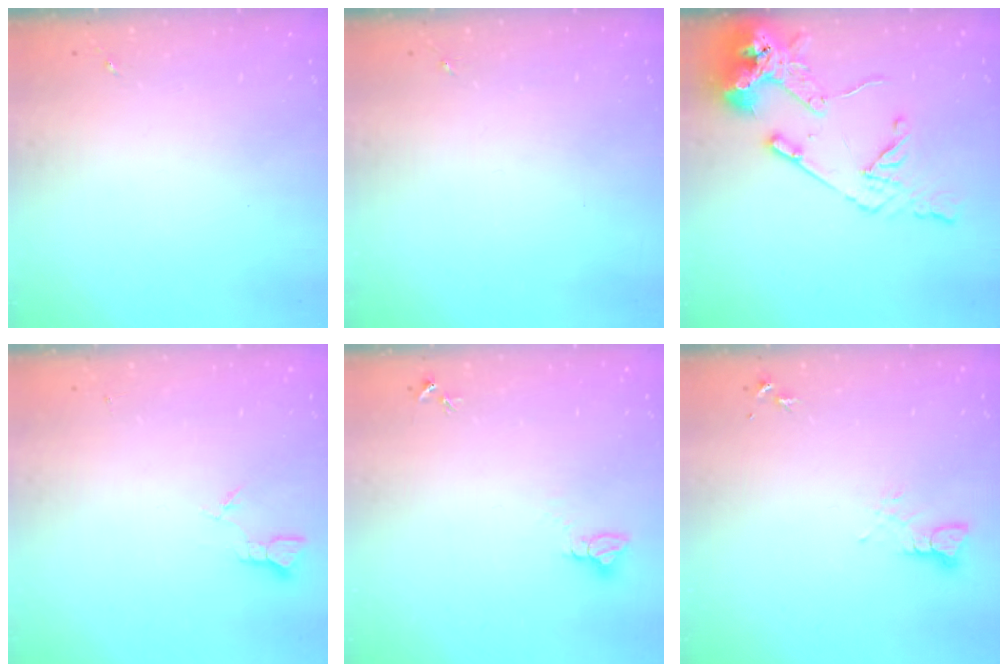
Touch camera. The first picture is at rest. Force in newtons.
{"total": 0.0}
{"total": 14.9, "press": 14.8, "slide": 2.0}
{"total": 2.4, "press": 2.4, "slide": 0.2}
{"total": 2.7, "press": 2.7, "slide": 0.1}
{"total": 3.3, "press": 3.3, "slide": 0.4}